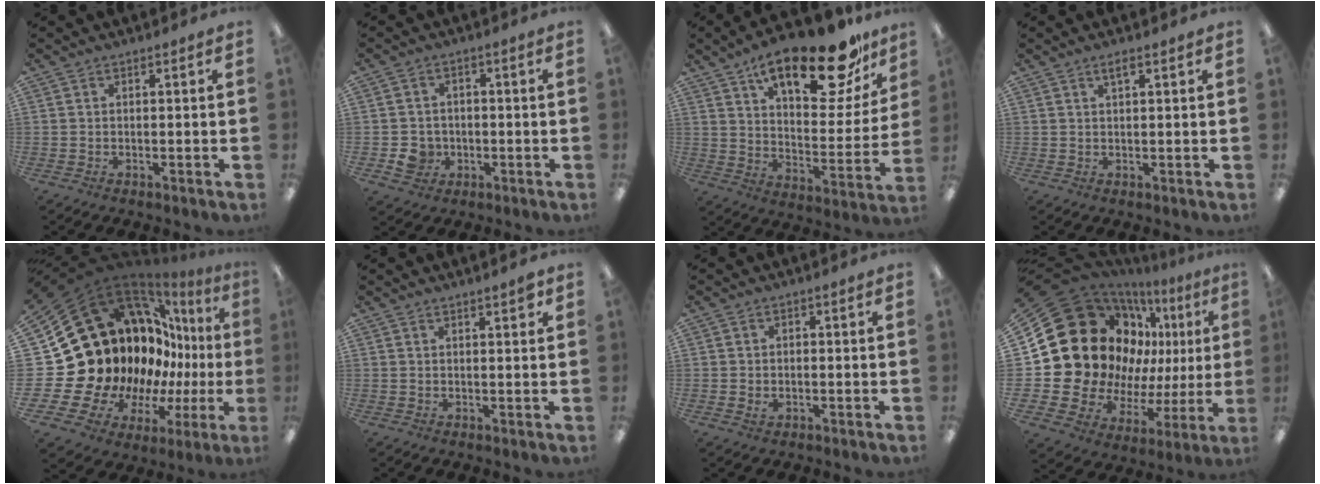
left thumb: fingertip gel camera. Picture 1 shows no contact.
{"total": 5.4, "force": [-1.6, 4.8, 1.8], "torque": [-0.029, 0.010, -0.026]}
{"total": 23.6, "force": [16.3, 8.7, 14.7], "torque": [-0.216, -0.097, 0.267]}
{"total": 2.0, "force": [1.3, 0.3, 1.5], "torque": [-0.034, 0.002, 0.021]}
{"total": 25.0, "force": [2.9, 19.9, 14.8], "torque": [-0.206, -0.141, 0.157]}
{"total": 2.1, "force": [1.7, 0.2, 1.3], "torque": [-0.011, -0.007, 0.025]}
{"total": 1.5, "force": [-0.3, 1.2, 0.8], "torque": [-0.006, 0.000, -0.007]}
{"total": 26.1, "force": [9.1, 20.0, 14.1], "torque": [-0.279, -0.094, 0.220]}